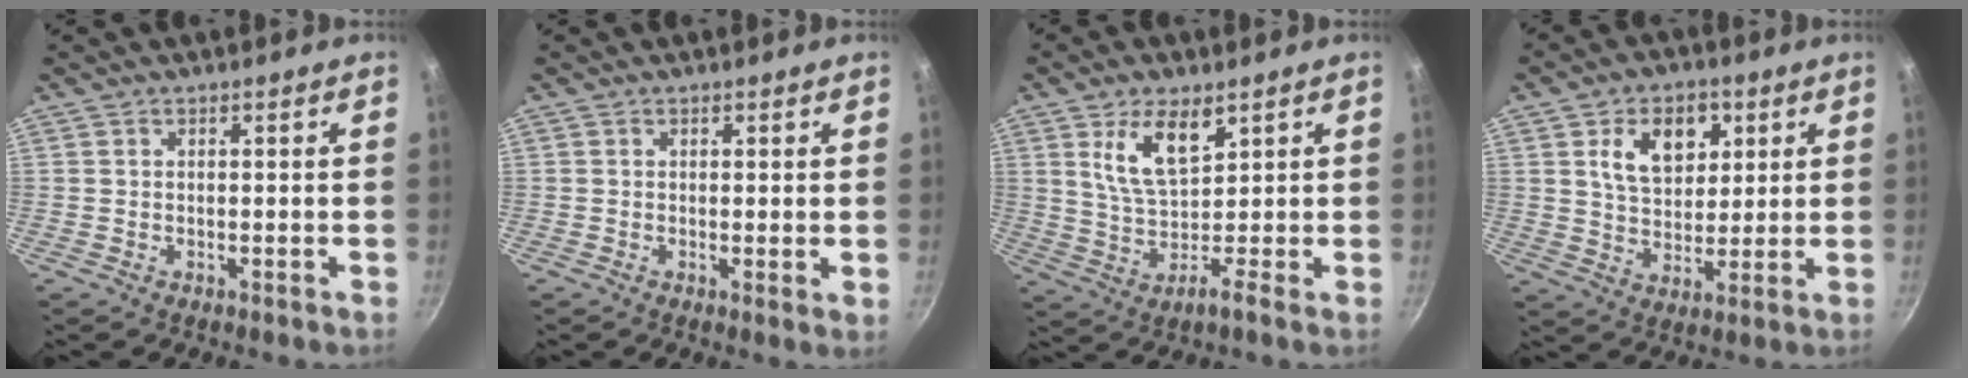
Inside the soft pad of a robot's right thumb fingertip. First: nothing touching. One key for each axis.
{"total": 1.2, "fx": 0.4, "fy": 0.3, "fz": 1.1, "tx": -0.015, "ty": -0.009, "tz": 0.001}
{"total": 7.7, "fx": 3.3, "fy": 3.6, "fz": 6.0, "tx": -0.097, "ty": -0.009, "tz": 0.060}
{"total": 10.9, "fx": 3.8, "fy": 7.4, "fz": 7.0, "tx": -0.079, "ty": -0.013, "tz": 0.060}